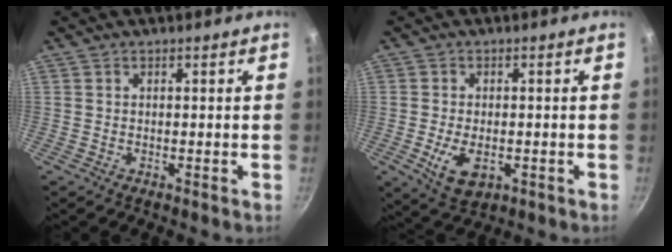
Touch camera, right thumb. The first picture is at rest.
{"total": 7.0, "force": [-1.8, 4.1, 5.4], "torque": [-0.091, -0.005, -0.022]}